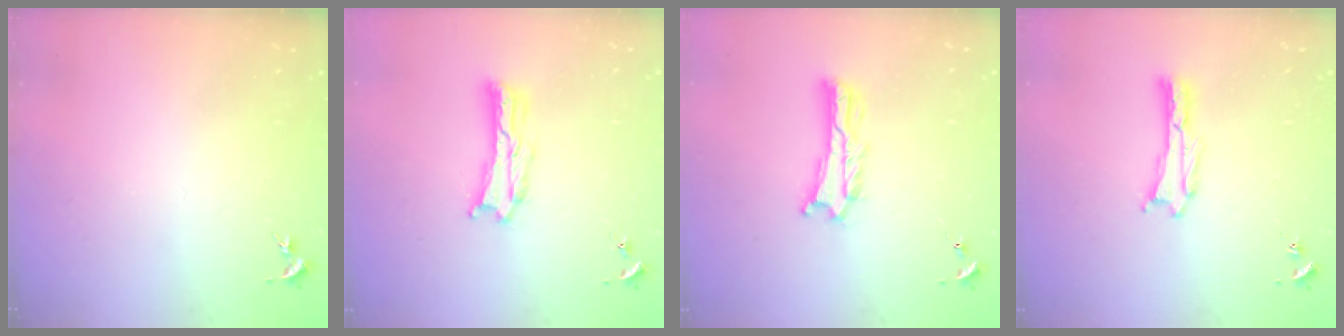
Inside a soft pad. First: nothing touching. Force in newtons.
{"total": 1.7, "press": 1.7, "slide": 0.3}
{"total": 2.0, "press": 2.0, "slide": 0.3}
{"total": 0.0}